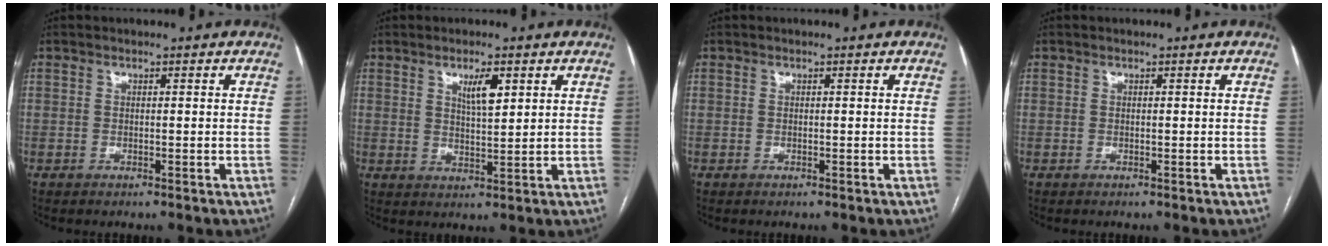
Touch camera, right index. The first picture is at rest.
{"total": 4.2, "force": [2.1, 0.9, 3.6], "torque": [-0.062, -0.003, 0.038]}
{"total": 0.0}
{"total": 0.0}